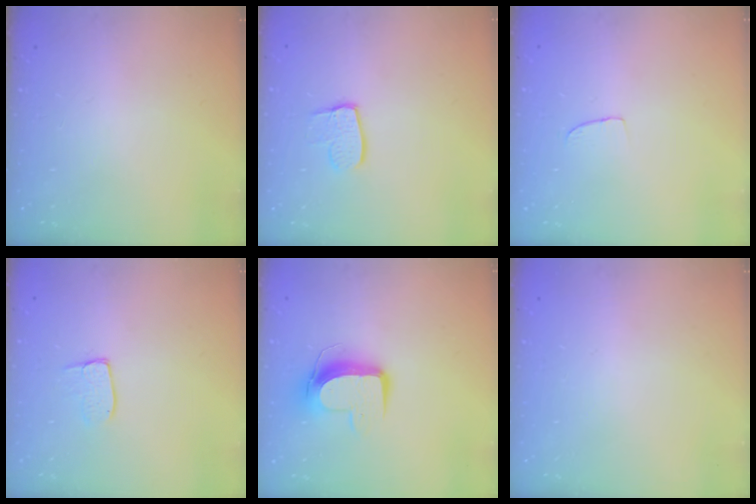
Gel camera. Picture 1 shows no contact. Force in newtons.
{"total": 7.7, "press": 7.7, "slide": 0.7}
{"total": 2.5, "press": 2.5, "slide": 0.1}
{"total": 5.3, "press": 5.3, "slide": 0.4}
{"total": 10.5, "press": 10.4, "slide": 0.8}
{"total": 0.0}